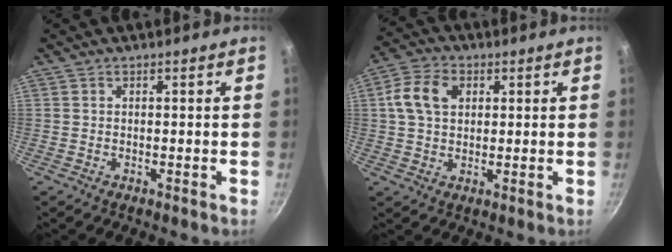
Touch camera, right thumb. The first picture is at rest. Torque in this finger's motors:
{"motor_torque": [-0.46, 0.70, 0.59, -0.56, 0.03]}